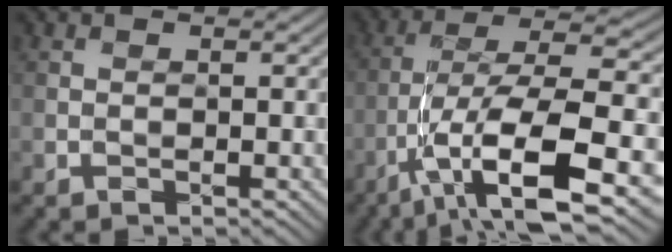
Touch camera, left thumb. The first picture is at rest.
{"total": 13.2, "force": [-5.7, 4.2, 11.2], "torque": [-0.208, -0.006, -0.100]}